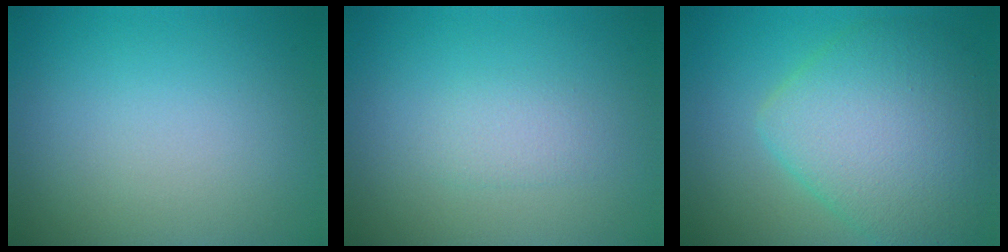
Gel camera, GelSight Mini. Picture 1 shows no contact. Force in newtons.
{"total": 1.2, "press": 1.2, "slide": 0.3}
{"total": 7.7, "press": 7.7, "slide": 0.2}